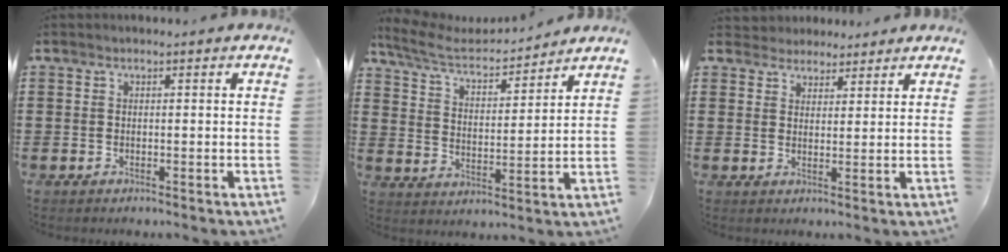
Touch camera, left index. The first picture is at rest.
{"total": 6.0, "force": [5.2, 1.6, 2.6], "torque": [-0.076, -0.027, 0.085]}
{"total": 3.3, "force": [2.9, 1.4, -0.3], "torque": [-0.008, 0.003, 0.057]}